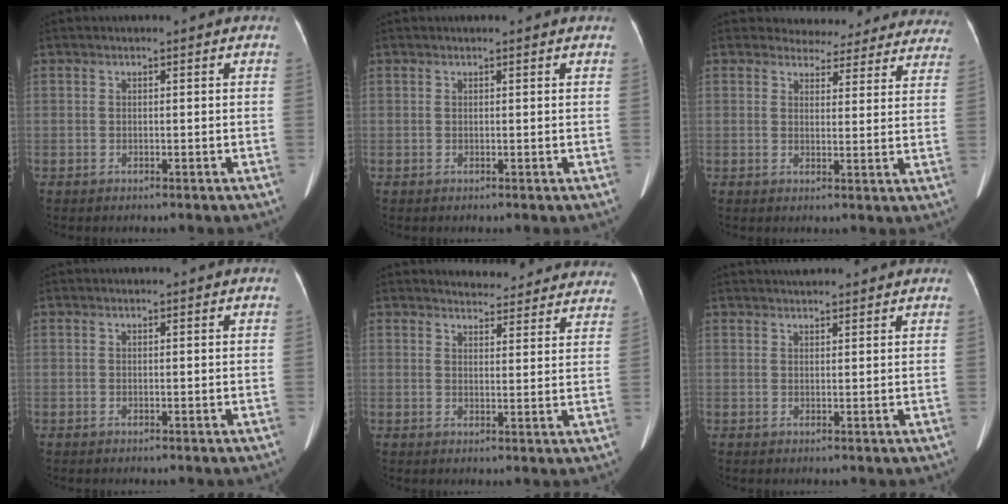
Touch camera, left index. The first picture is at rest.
{"total": 1.6, "force": [1.5, 0.1, 0.6], "torque": [-0.011, 0.012, 0.015]}
{"total": 16.1, "force": [15.1, 5.3, 2.1], "torque": [0.007, -0.028, 0.151]}
{"total": 0.0}
{"total": 15.7, "force": [15.0, 3.9, 2.9], "torque": [-0.009, -0.014, 0.160]}
{"total": 6.2, "force": [5.7, 1.1, 2.3], "torque": [-0.031, 0.034, 0.076]}